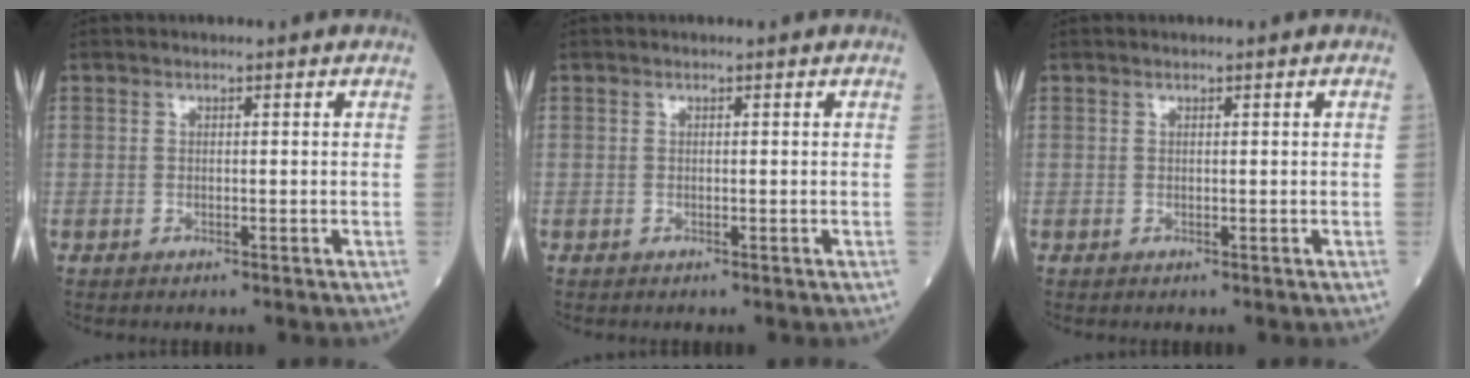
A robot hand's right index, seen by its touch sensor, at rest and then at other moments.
{"total": 0.0}
{"total": 0.0}